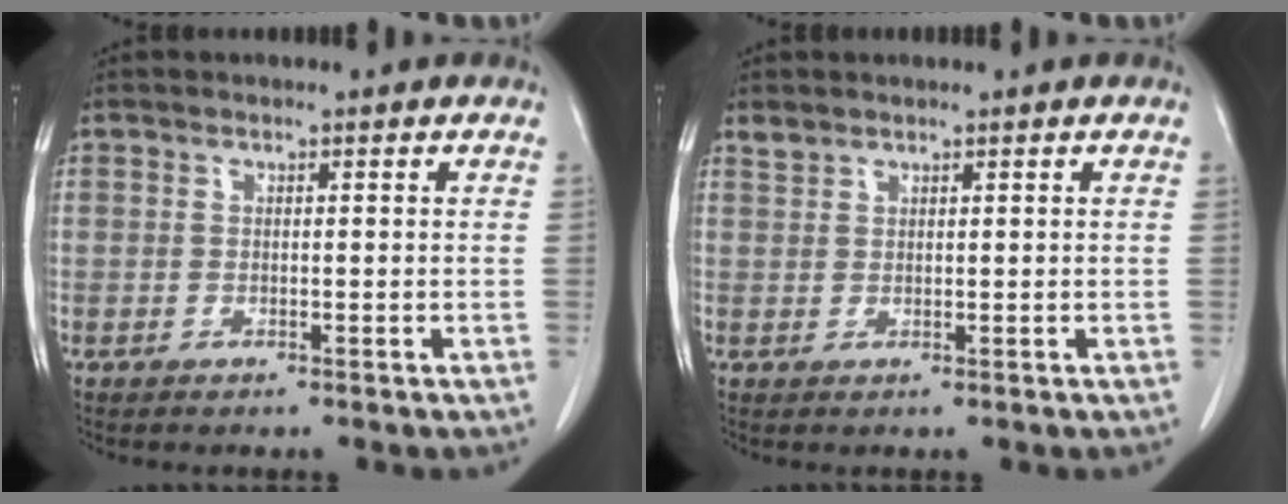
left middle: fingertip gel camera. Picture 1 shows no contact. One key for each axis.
{"total": 1.1, "fx": 1.0, "fy": 0.3, "fz": 0.1, "tx": -0.006, "ty": 0.005, "tz": 0.023}